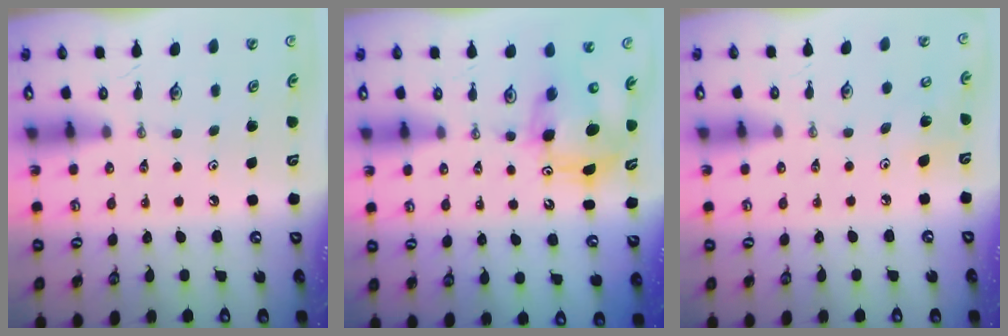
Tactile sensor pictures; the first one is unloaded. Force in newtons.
{"total": 8.8, "press": 8.7, "slide": 1.8}
{"total": 7.5, "press": 7.4, "slide": 1.0}